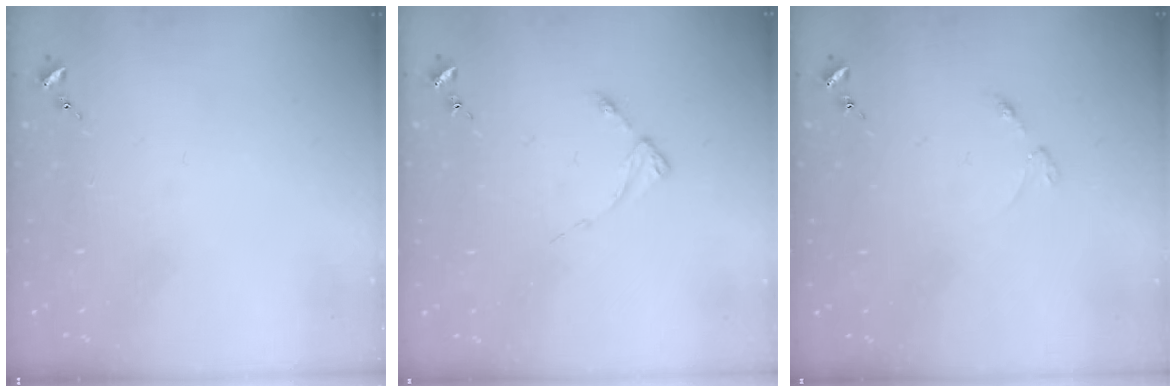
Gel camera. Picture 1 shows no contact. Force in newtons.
{"total": 2.9, "press": 2.8, "slide": 0.4}
{"total": 2.5, "press": 2.4, "slide": 0.4}